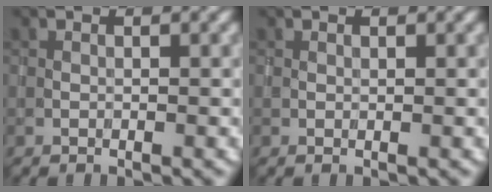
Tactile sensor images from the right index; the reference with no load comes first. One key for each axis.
{"total": 0.0}